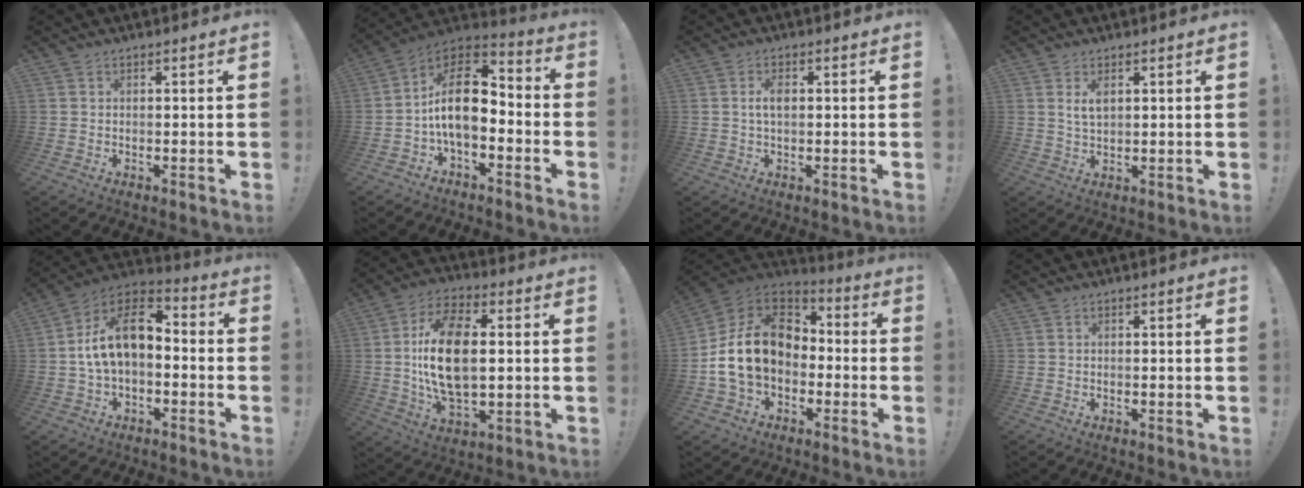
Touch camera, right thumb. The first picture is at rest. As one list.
[{"total": 15.5, "force": [-0.6, 8.5, 13.0], "torque": [-0.230, 0.011, -0.009]}, {"total": 3.0, "force": [0.3, 1.5, 2.6], "torque": [-0.044, 0.005, 0.001]}, {"total": 3.8, "force": [1.7, 1.8, 2.9], "torque": [-0.046, -0.007, 0.028]}, {"total": 14.5, "force": [1.3, 8.6, 11.6], "torque": [-0.196, 0.007, 0.026]}, {"total": 16.8, "force": [1.5, 9.4, 13.9], "torque": [-0.258, -0.001, 0.021]}, {"total": 19.1, "force": [0.9, 14.1, 12.8], "torque": [-0.214, 0.014, 0.027]}, {"total": 0.0}]